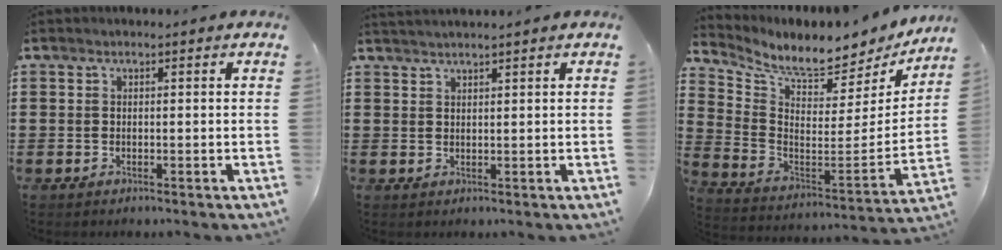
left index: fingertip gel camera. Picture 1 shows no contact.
{"total": 1.3, "force": [1.2, -0.2, 0.3], "torque": [-0.006, 0.000, 0.024]}
{"total": 6.8, "force": [6.3, 0.9, 2.6], "torque": [-0.070, -0.070, 0.100]}